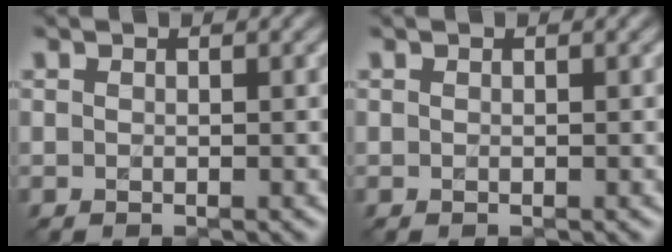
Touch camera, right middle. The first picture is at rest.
{"total": 0.0}